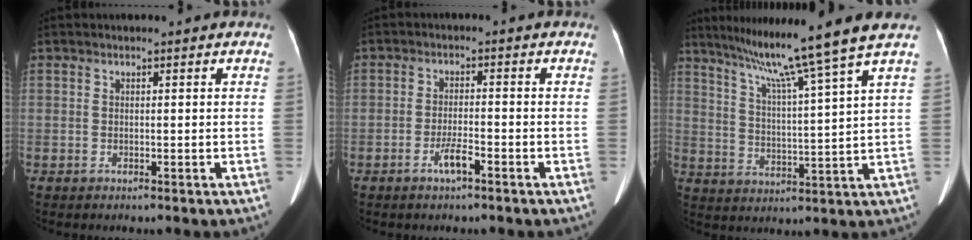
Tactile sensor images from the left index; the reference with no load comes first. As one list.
[{"total": 3.1, "force": [-1.9, 0.3, 2.4], "torque": [-0.046, -0.001, -0.039]}, {"total": 13.2, "force": [10.1, -3.4, 7.7], "torque": [-0.123, -0.016, 0.158]}]